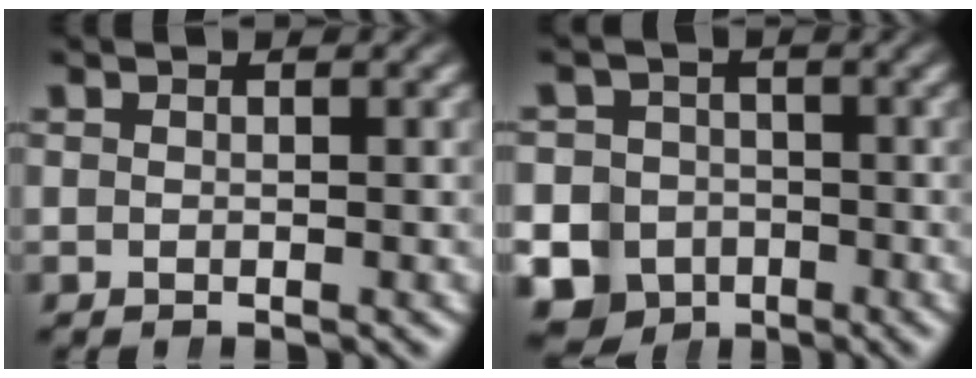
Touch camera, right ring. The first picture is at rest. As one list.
[{"total": 13.9, "force": [-5.1, 12.4, 3.5], "torque": [-0.074, -0.060, -0.083]}]